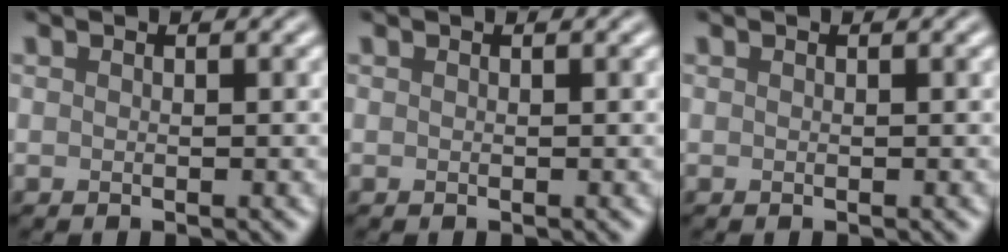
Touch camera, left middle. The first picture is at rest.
{"total": 0.0}
{"total": 0.0}